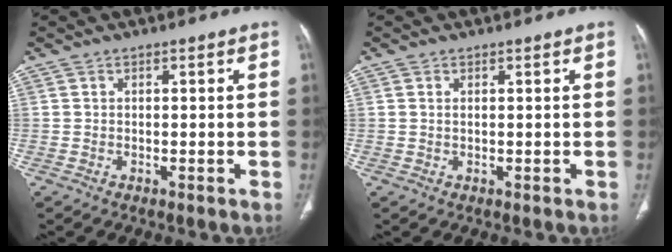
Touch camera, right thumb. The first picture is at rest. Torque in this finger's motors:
{"motor_torque": [-0.30, 0.30, -0.49, 0.44, 0.10]}